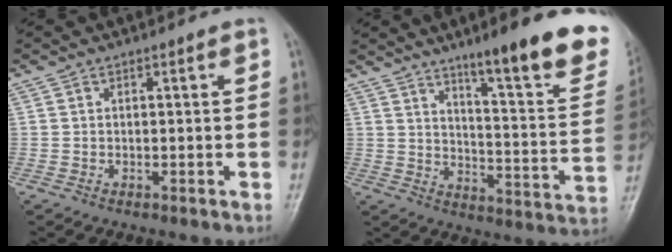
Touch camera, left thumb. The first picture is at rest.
{"total": 21.3, "force": [14.0, 3.3, 15.8], "torque": [-0.187, -0.075, 0.201]}